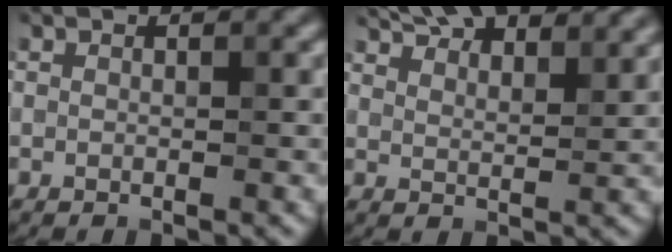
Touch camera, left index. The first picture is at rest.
{"total": 9.6, "force": [7.8, 2.9, 4.8], "torque": [-0.061, 0.025, 0.086]}